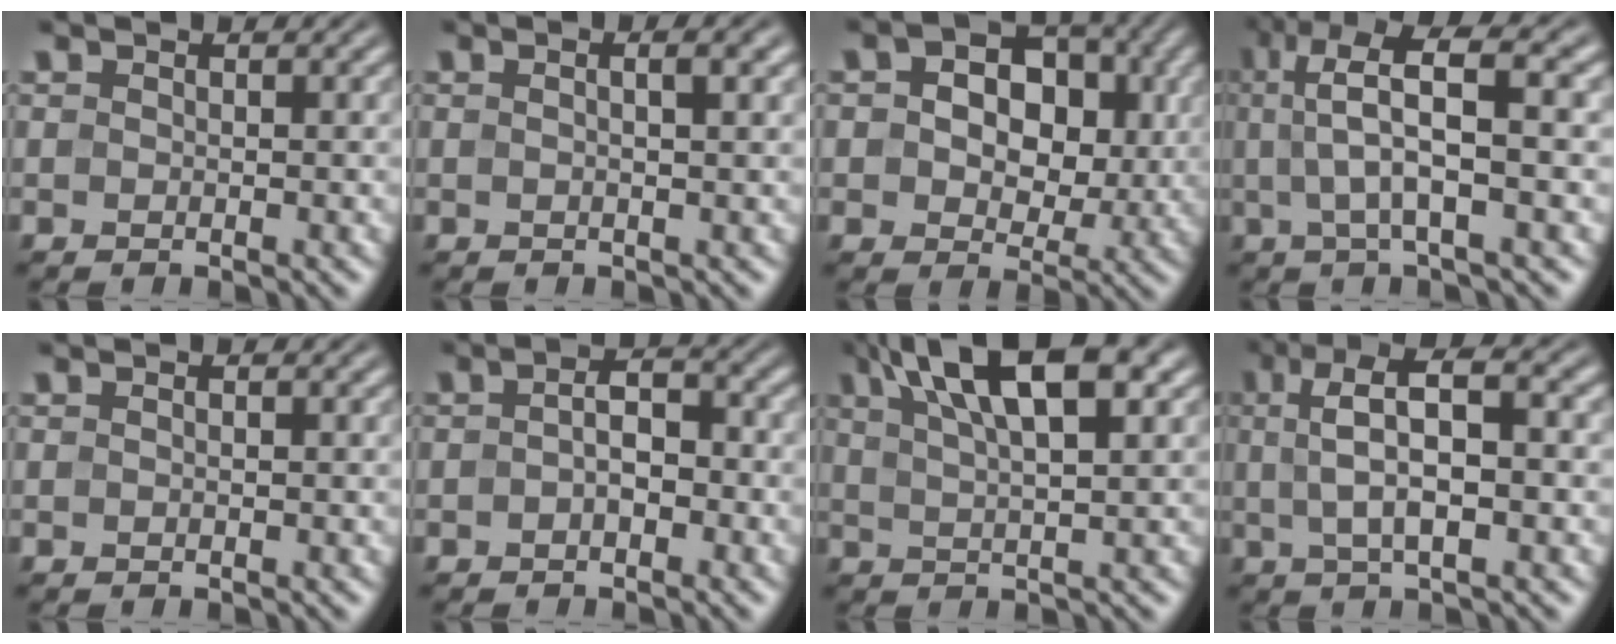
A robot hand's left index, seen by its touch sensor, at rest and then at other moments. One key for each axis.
{"total": 3.2, "fx": 1.0, "fy": 1.2, "fz": 2.7, "tx": -0.021, "ty": 0.009, "tz": -0.009}
{"total": 8.1, "fx": 1.3, "fy": 5.6, "fz": 5.7, "tx": -0.074, "ty": -0.002, "tz": 0.018}
{"total": 7.6, "fx": 1.7, "fy": 2.0, "fz": 7.2, "tx": -0.122, "ty": 0.019, "tz": 0.023}
{"total": 0.0}
{"total": 2.5, "fx": -0.5, "fy": 1.3, "fz": 2.0, "tx": -0.037, "ty": 0.003, "tz": -0.014}
{"total": 9.5, "fx": 5.0, "fy": 3.2, "fz": 7.4, "tx": -0.095, "ty": 0.026, "tz": 0.066}
{"total": 6.2, "fx": 1.0, "fy": 2.0, "fz": 5.8, "tx": -0.100, "ty": 0.015, "tz": 0.012}